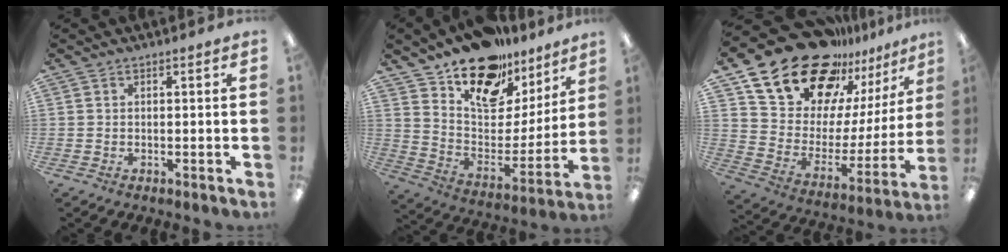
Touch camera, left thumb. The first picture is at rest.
{"total": 18.4, "force": [13.7, 9.7, 7.4], "torque": [-0.118, -0.098, 0.243]}
{"total": 23.6, "force": [18.4, 11.9, 8.7], "torque": [-0.161, -0.121, 0.342]}